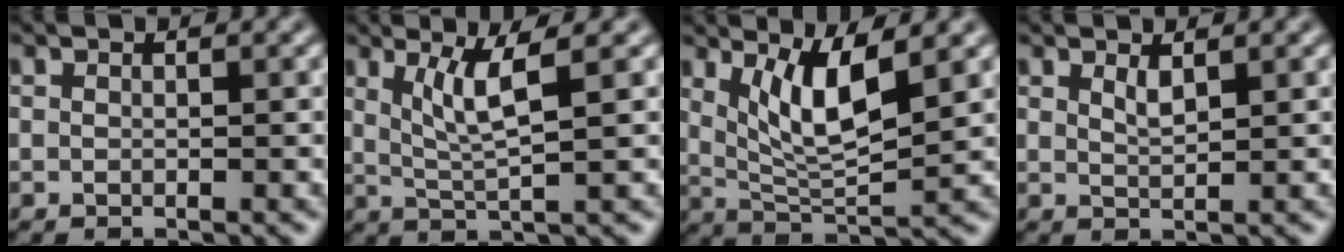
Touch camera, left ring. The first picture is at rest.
{"total": 3.7, "force": [1.5, 0.5, 3.3], "torque": [-0.068, -0.006, 0.036]}
{"total": 5.2, "force": [2.1, 1.3, 4.6], "torque": [-0.091, -0.012, 0.048]}
{"total": 1.2, "force": [0.8, 0.2, 0.8], "torque": [-0.016, -0.002, 0.016]}